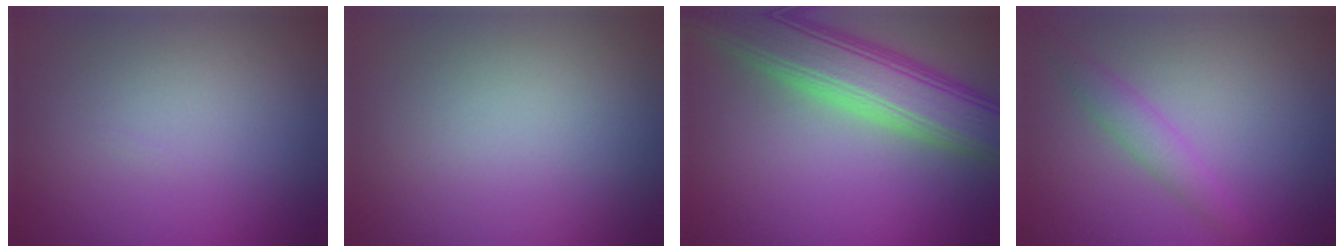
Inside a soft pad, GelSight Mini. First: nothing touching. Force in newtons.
{"total": 0.0}
{"total": 8.8, "press": 8.8, "slide": 0.4}
{"total": 2.0, "press": 2.0, "slide": 0.1}